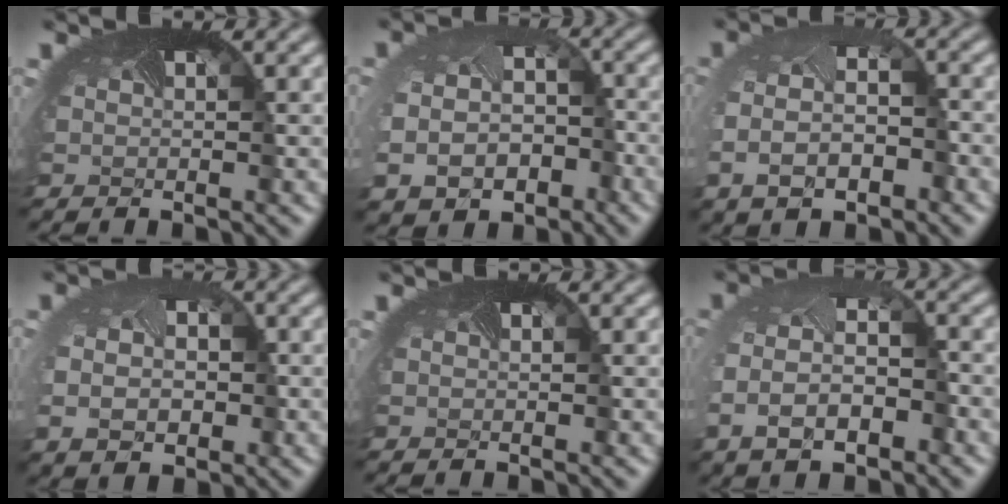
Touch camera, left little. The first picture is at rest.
{"total": 8.8, "force": [-3.7, 6.4, 4.8], "torque": [-0.094, -0.047, -0.041]}
{"total": 5.4, "force": [-1.9, 3.2, 4.0], "torque": [-0.088, -0.025, -0.027]}
{"total": 5.1, "force": [-0.6, 3.8, 3.4], "torque": [-0.060, -0.009, 0.003]}
{"total": 0.0}
{"total": 5.6, "force": [-2.1, 2.8, 4.3], "torque": [-0.093, -0.014, -0.038]}